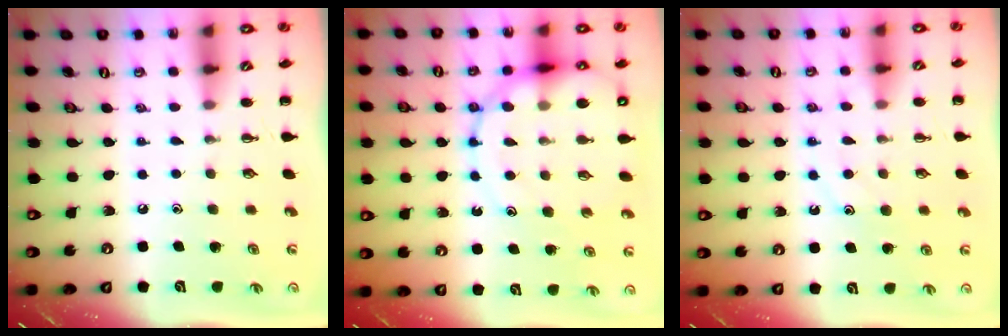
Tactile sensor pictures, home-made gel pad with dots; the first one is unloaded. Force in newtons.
{"total": 16.5, "press": 16.0, "slide": 3.7}
{"total": 10.3, "press": 10.3, "slide": 0.7}